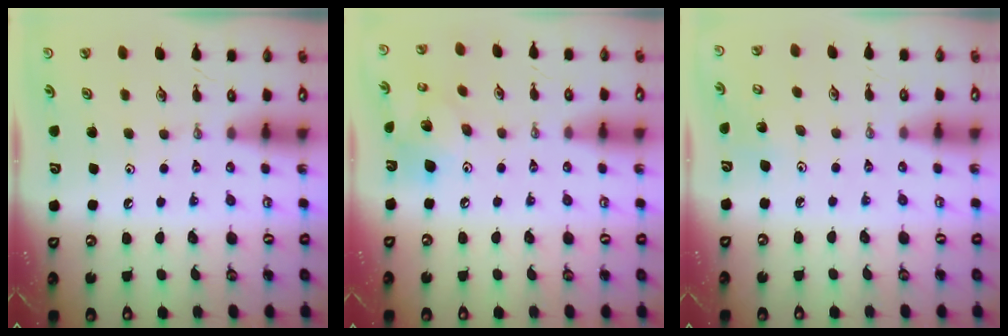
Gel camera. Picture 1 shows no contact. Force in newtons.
{"total": 12.5, "press": 12.4, "slide": 1.4}
{"total": 2.8, "press": 2.7, "slide": 0.5}